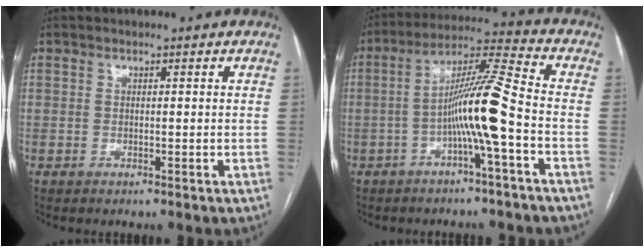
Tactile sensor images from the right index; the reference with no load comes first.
{"total": 10.4, "force": [-2.9, -1.0, 10.0], "torque": [-0.185, 0.022, -0.054]}